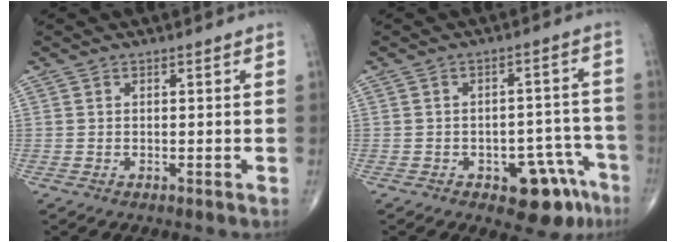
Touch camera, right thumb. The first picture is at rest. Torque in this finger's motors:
{"motor_torque": [2.75, 2.26, 0.56, -0.51, 0.10]}